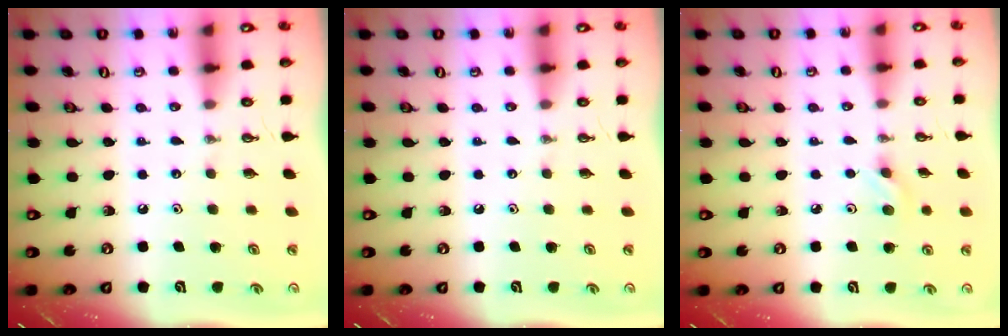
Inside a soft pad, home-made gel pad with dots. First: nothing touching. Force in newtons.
{"total": 0.0}
{"total": 5.6, "press": 5.3, "slide": 1.9}